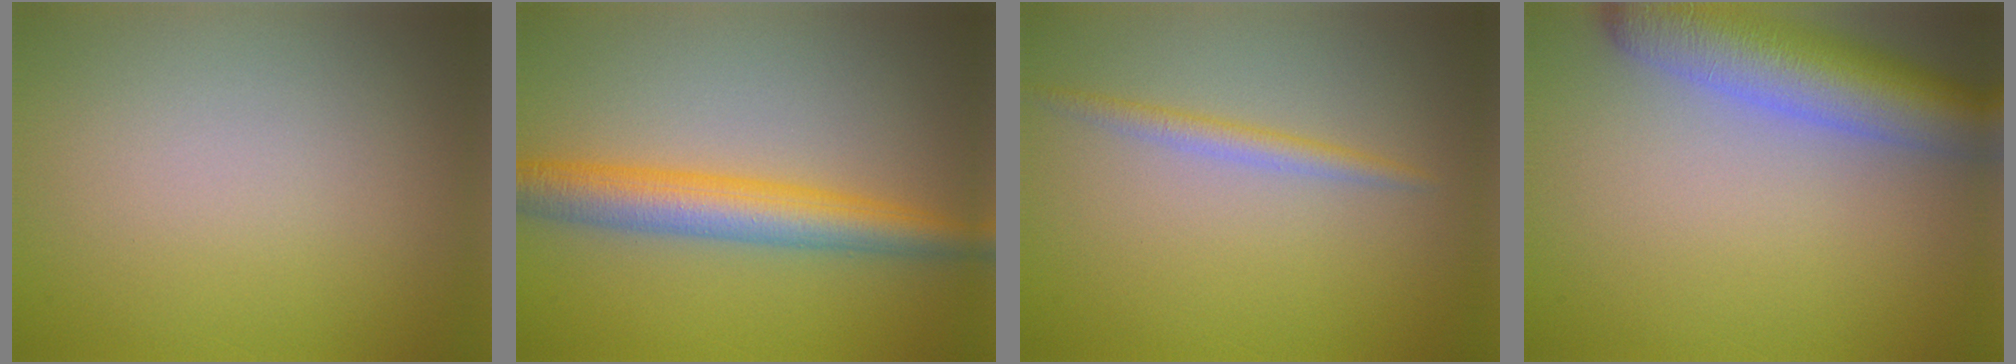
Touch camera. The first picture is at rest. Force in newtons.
{"total": 5.3, "press": 5.3, "slide": 0.2}
{"total": 1.7, "press": 1.7, "slide": 0.0}
{"total": 8.3, "press": 8.2, "slide": 0.7}